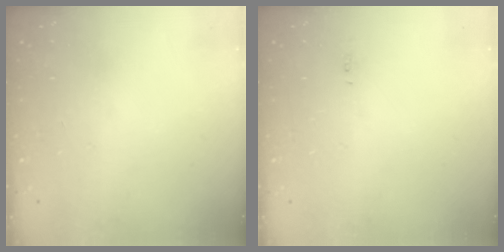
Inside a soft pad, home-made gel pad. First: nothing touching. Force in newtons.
{"total": 13.4, "press": 4.9, "slide": 12.4}